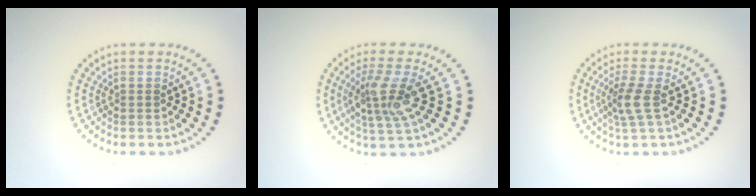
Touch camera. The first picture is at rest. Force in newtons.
{"total": 3.5, "press": 3.0, "slide": 1.9}
{"total": 2.4, "press": 1.8, "slide": 1.6}